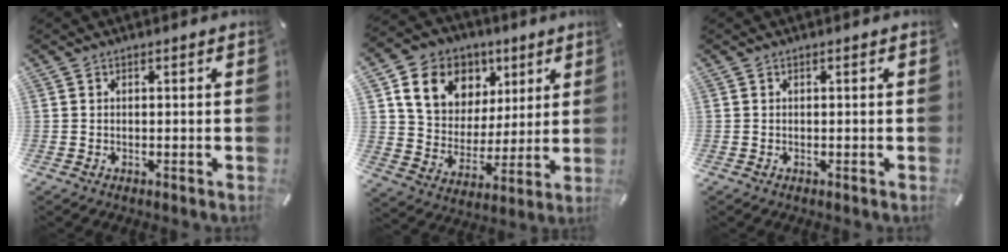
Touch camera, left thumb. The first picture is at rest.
{"total": 14.6, "force": [7.0, 11.6, 5.4], "torque": [-0.099, -0.022, 0.136]}
{"total": 0.0}